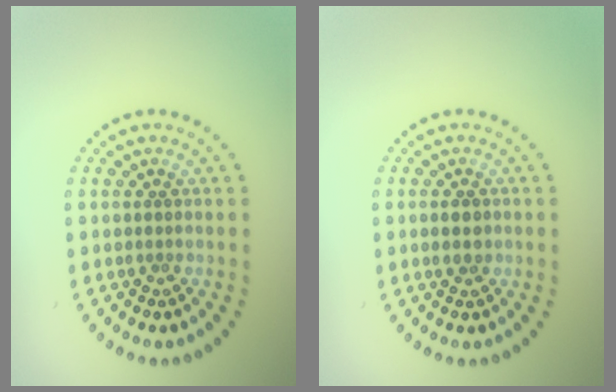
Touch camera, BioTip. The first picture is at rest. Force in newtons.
{"total": 1.7, "press": 1.7, "slide": 0.1}